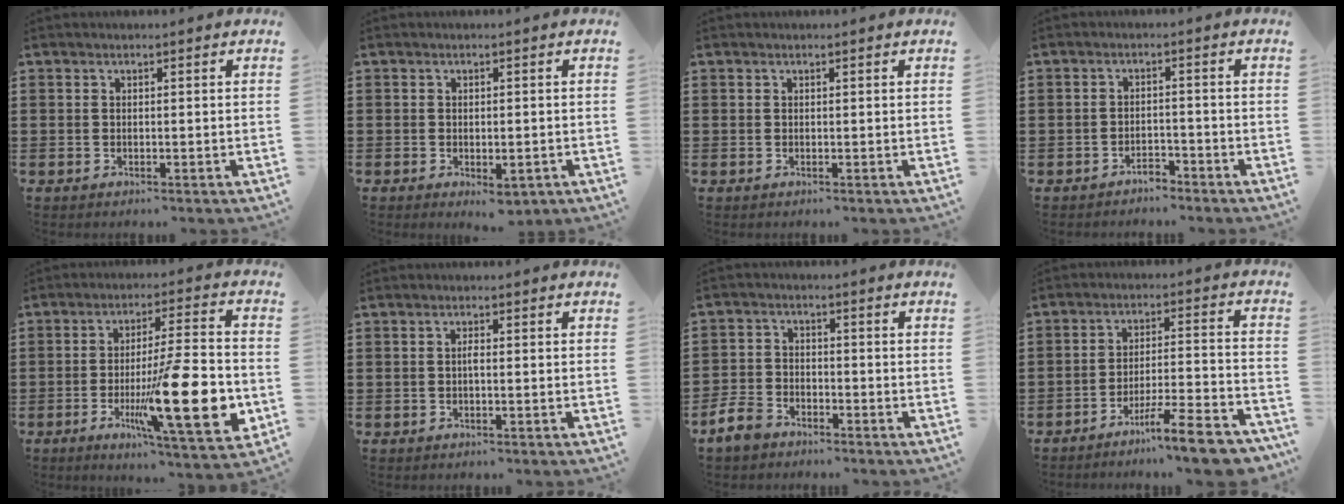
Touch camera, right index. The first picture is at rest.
{"total": 2.0, "force": [-1.2, 1.0, 1.3], "torque": [-0.023, 0.001, -0.023]}
{"total": 0.0}
{"total": 2.4, "force": [-2.3, 0.5, 0.2], "torque": [-0.011, 0.003, -0.049]}
{"total": 18.4, "force": [-5.0, 3.7, 17.4], "torque": [-0.291, -0.007, -0.069]}
{"total": 1.2, "force": [-0.2, 0.2, 1.1], "torque": [-0.023, -0.002, -0.004]}
{"total": 7.5, "force": [-6.4, 3.2, 2.4], "torque": [-0.077, 0.015, -0.133]}
{"total": 10.4, "force": [-8.4, 0.7, 6.1], "torque": [-0.092, 0.017, -0.157]}